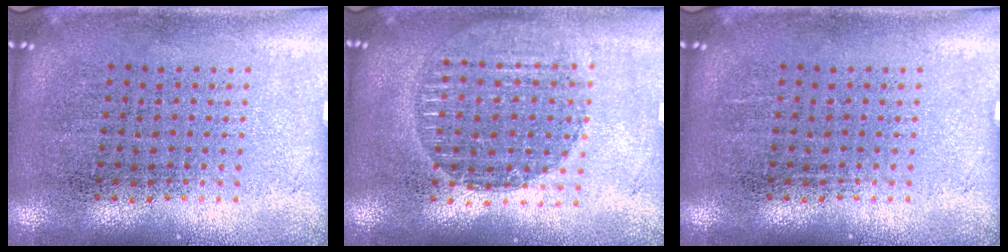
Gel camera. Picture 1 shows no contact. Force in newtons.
{"total": 1.6, "press": 1.5, "slide": 0.7}
{"total": 0.0}